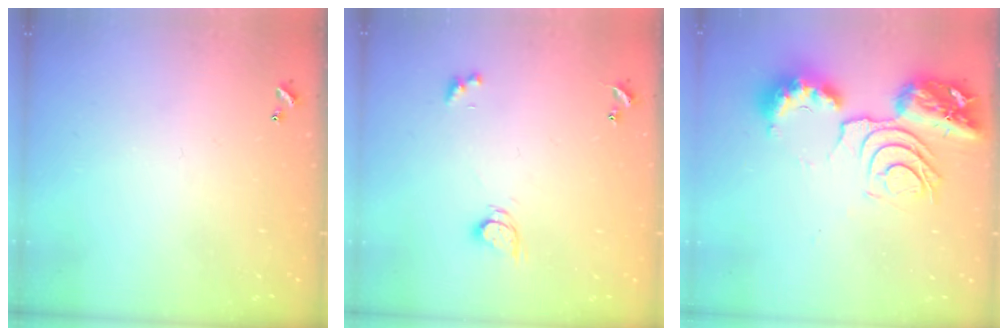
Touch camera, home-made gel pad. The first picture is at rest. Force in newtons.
{"total": 2.5, "press": 2.5, "slide": 0.4}
{"total": 17.1, "press": 17.0, "slide": 1.8}